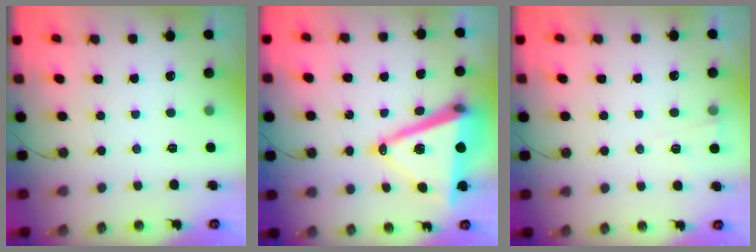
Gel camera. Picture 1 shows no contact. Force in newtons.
{"total": 18.3, "press": 17.9, "slide": 3.9}
{"total": 3.1, "press": 2.9, "slide": 1.1}